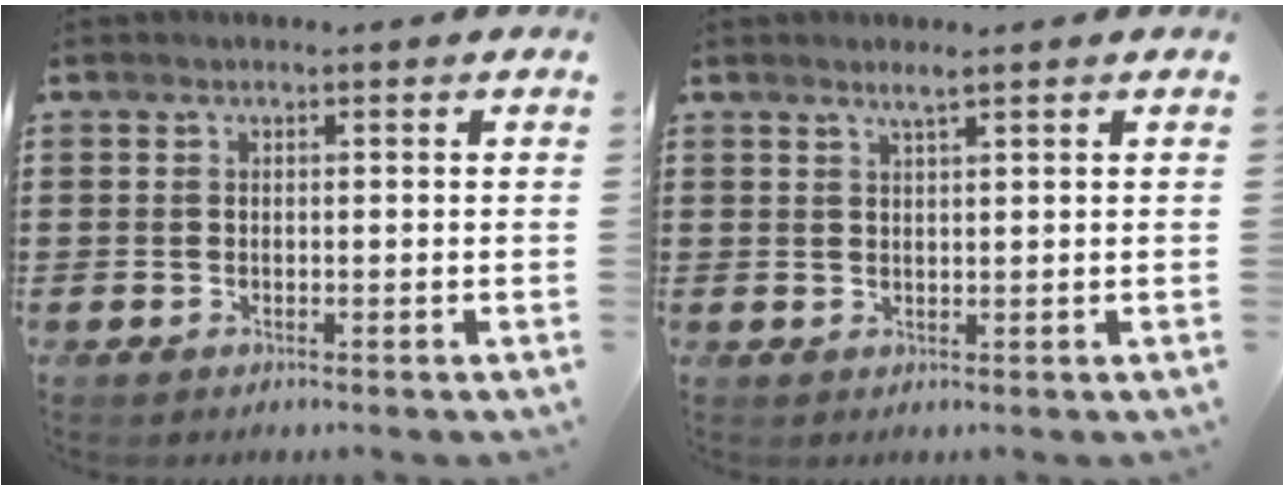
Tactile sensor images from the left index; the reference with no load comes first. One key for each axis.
{"total": 1.9, "fx": 1.4, "fy": -0.1, "fz": 1.2, "tx": -0.025, "ty": 0.000, "tz": 0.026}